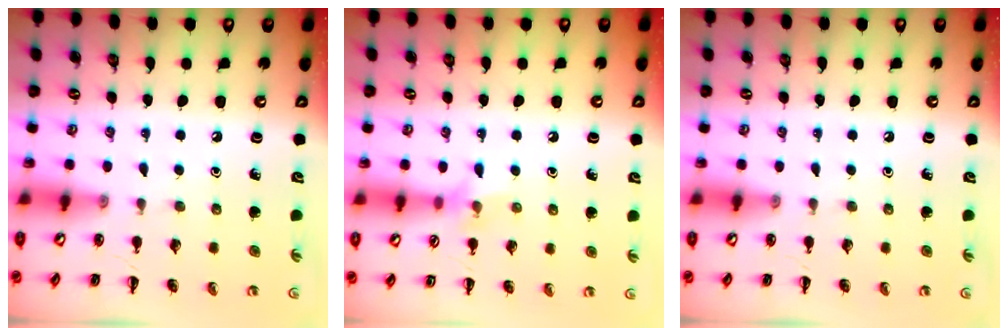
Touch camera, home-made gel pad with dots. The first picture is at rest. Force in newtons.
{"total": 7.0, "press": 6.8, "slide": 1.7}
{"total": 0.0}